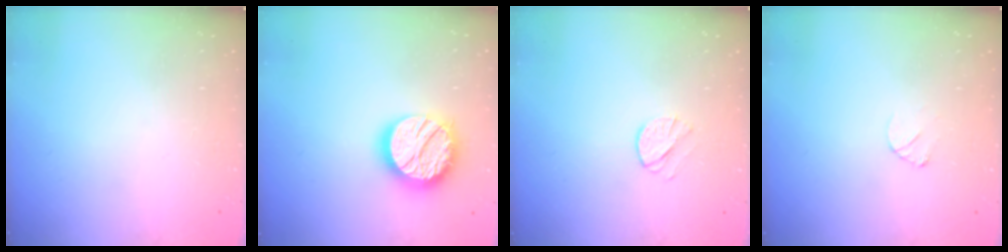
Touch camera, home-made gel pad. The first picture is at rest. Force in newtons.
{"total": 17.1, "press": 17.0, "slide": 1.2}
{"total": 4.5, "press": 4.5, "slide": 0.6}
{"total": 2.8, "press": 2.8, "slide": 0.3}